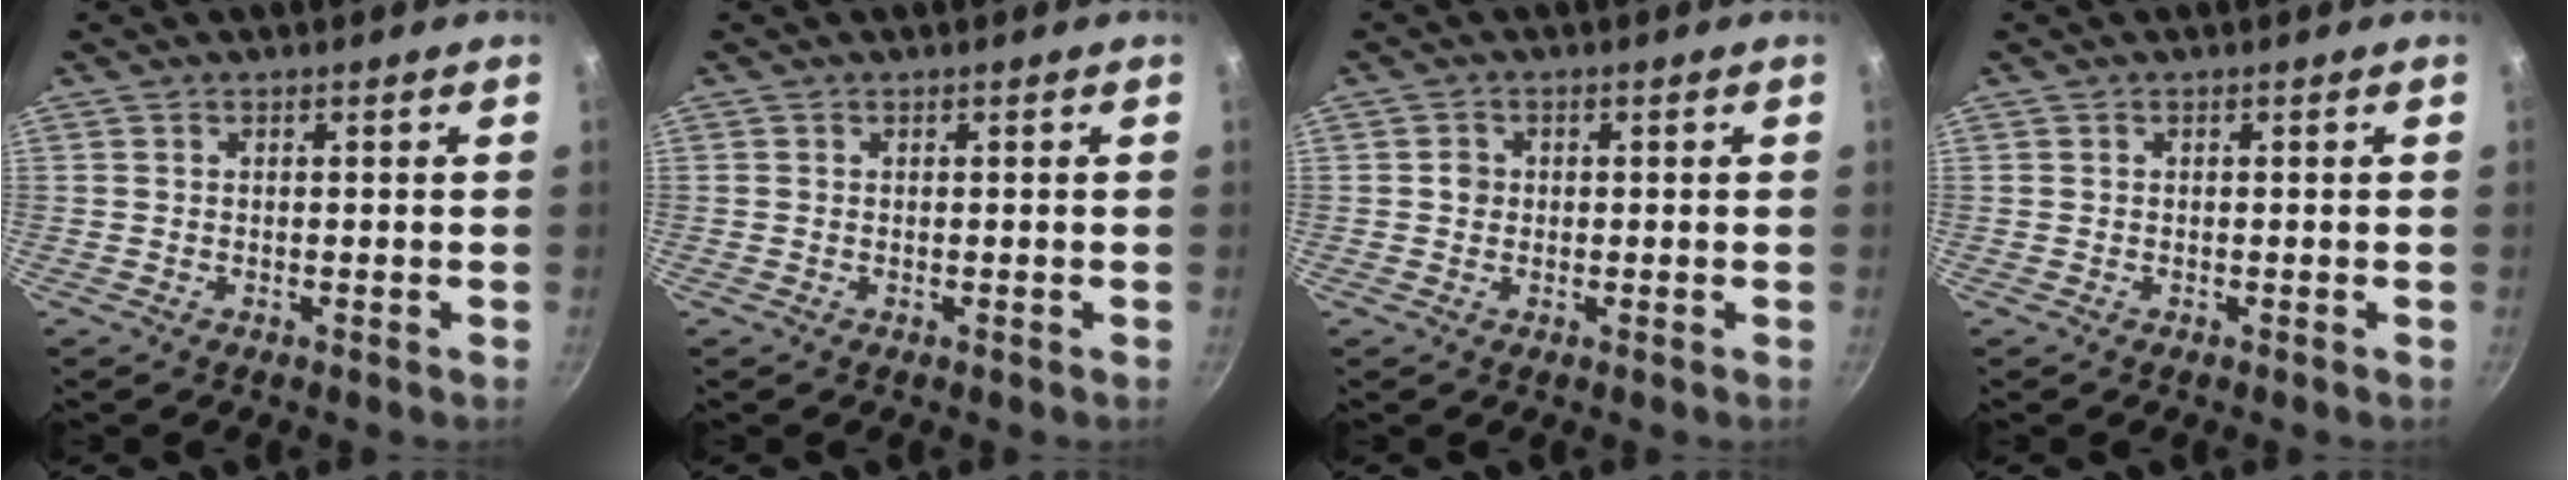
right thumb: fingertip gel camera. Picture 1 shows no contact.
{"total": 0.0}
{"total": 2.0, "force": [0.0, 1.8, 0.7], "torque": [-0.004, 0.007, -0.001]}
{"total": 0.0}